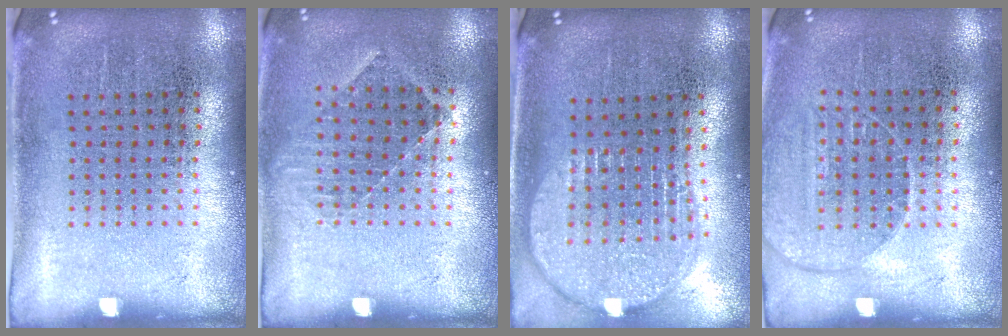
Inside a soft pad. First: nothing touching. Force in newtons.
{"total": 0.8, "press": 0.8, "slide": 0.2}
{"total": 2.0, "press": 1.7, "slide": 1.1}
{"total": 1.4, "press": 1.3, "slide": 0.6}